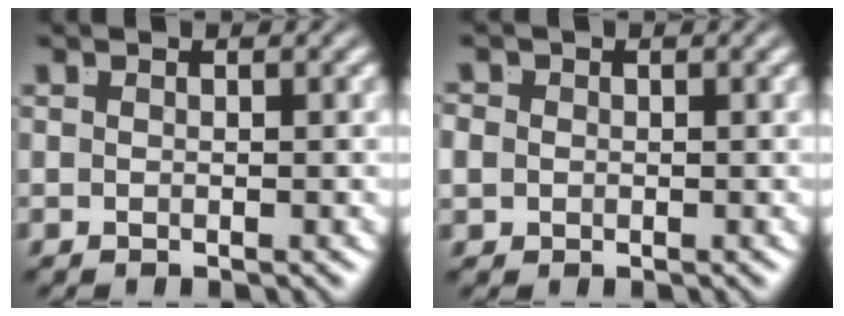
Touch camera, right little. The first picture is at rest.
{"total": 2.1, "force": [-0.1, 1.9, 0.8], "torque": [-0.031, -0.011, 0.000]}